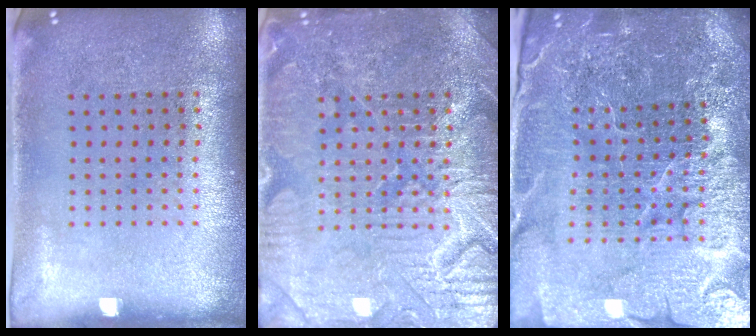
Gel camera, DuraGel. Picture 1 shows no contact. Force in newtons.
{"total": 6.4, "press": 6.4, "slide": 0.8}
{"total": 5.8, "press": 5.2, "slide": 2.6}